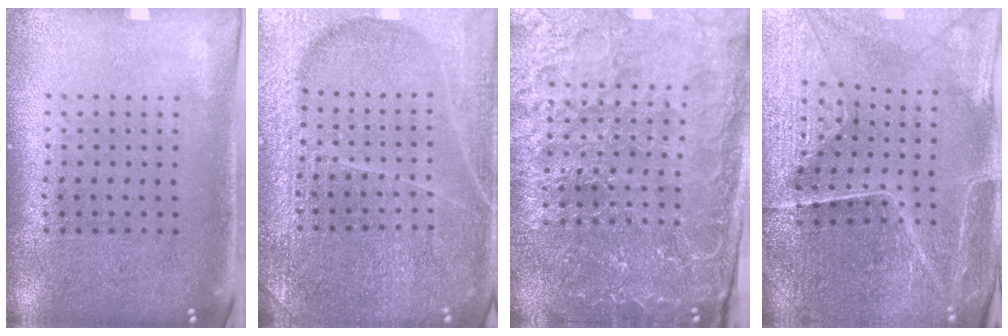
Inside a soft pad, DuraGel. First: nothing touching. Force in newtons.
{"total": 6.4, "press": 6.4, "slide": 0.8}
{"total": 5.1, "press": 4.7, "slide": 1.9}
{"total": 3.5, "press": 3.5, "slide": 0.4}